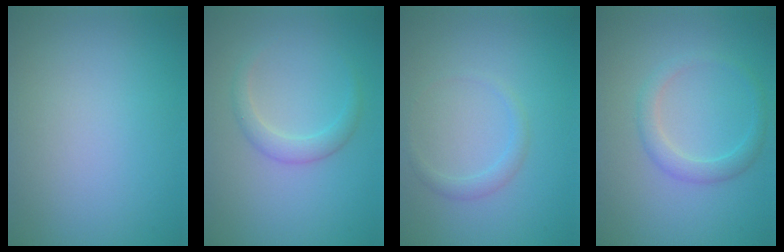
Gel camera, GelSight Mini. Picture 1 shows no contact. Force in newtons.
{"total": 1.9, "press": 1.9, "slide": 0.1}
{"total": 1.2, "press": 1.2, "slide": 0.0}
{"total": 2.1, "press": 2.1, "slide": 0.1}